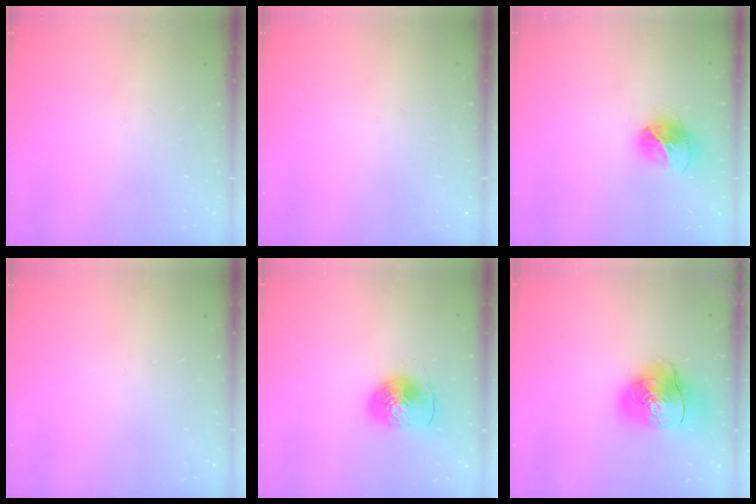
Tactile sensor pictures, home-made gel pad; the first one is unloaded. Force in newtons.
{"total": 0.0}
{"total": 13.0, "press": 12.9, "slide": 1.4}
{"total": 0.0}
{"total": 8.8, "press": 8.8, "slide": 0.8}
{"total": 13.7, "press": 13.5, "slide": 1.9}